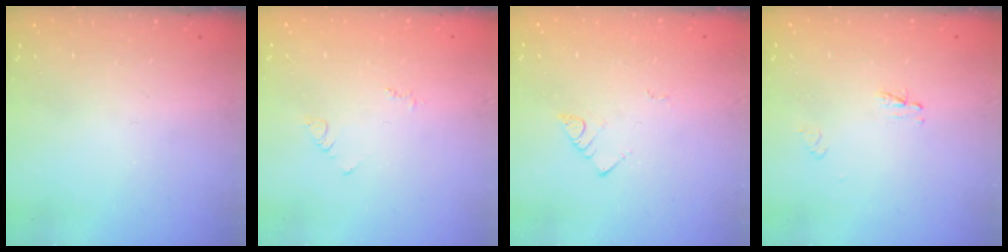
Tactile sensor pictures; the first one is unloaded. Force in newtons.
{"total": 2.9, "press": 2.9, "slide": 0.4}
{"total": 2.7, "press": 2.7, "slide": 0.6}
{"total": 2.3, "press": 2.2, "slide": 0.2}